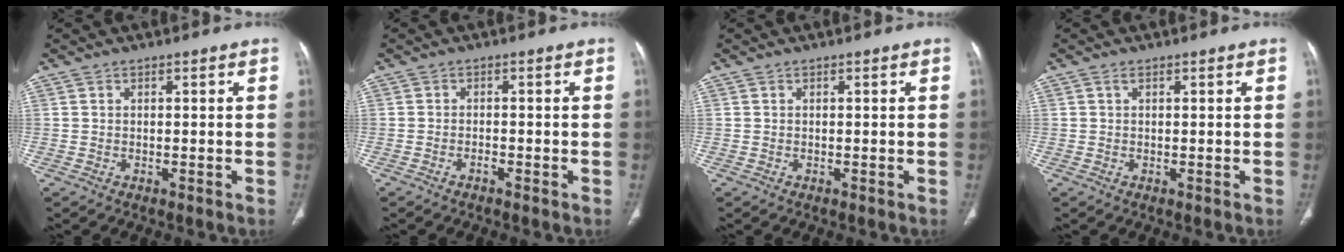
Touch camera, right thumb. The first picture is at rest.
{"total": 1.0, "force": [-0.8, 0.3, 0.5], "torque": [-0.013, 0.007, -0.013]}
{"total": 0.0}
{"total": 0.6, "force": [0.3, 0.3, 0.4], "torque": [-0.009, 0.003, 0.004]}